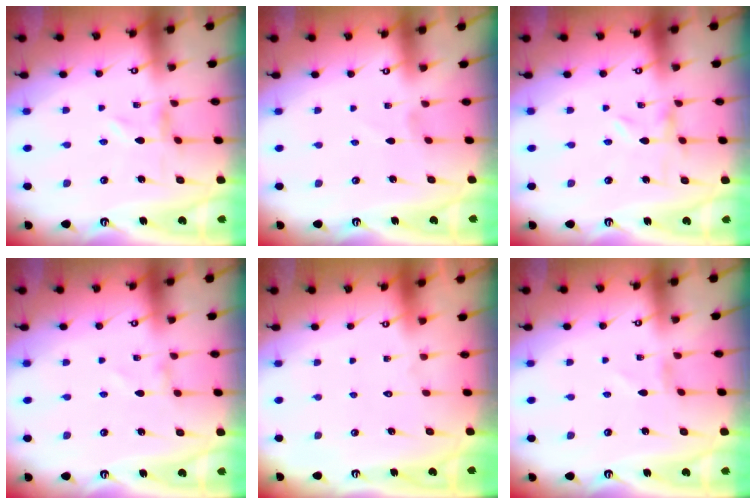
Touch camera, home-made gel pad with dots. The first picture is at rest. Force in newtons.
{"total": 1.2, "press": 1.2, "slide": 0.1}
{"total": 0.0}
{"total": 1.2, "press": 1.2, "slide": 0.0}
{"total": 1.6, "press": 1.6, "slide": 0.1}
{"total": 0.5, "press": 0.5, "slide": 0.2}